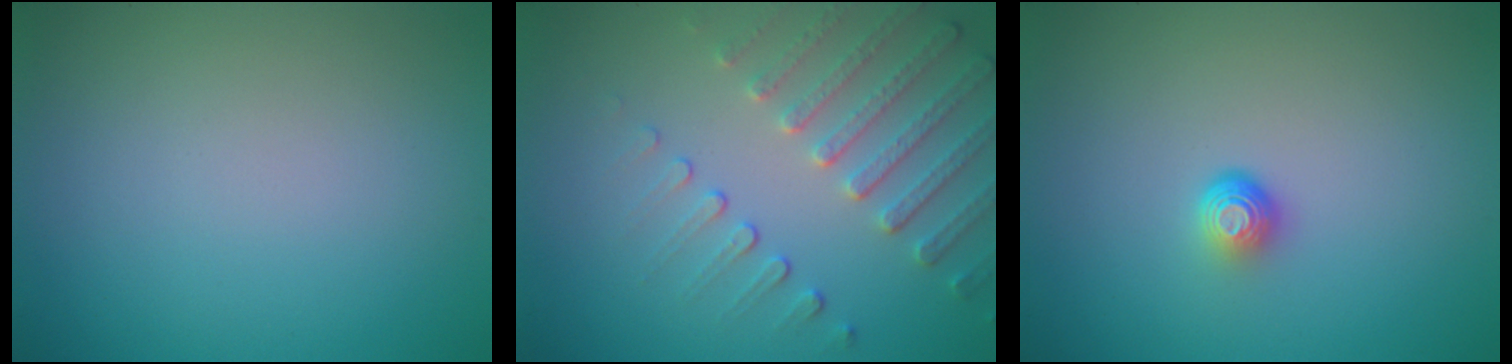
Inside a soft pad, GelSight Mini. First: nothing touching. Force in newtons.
{"total": 4.7, "press": 3.6, "slide": 3.0}
{"total": 1.7, "press": 1.1, "slide": 1.3}